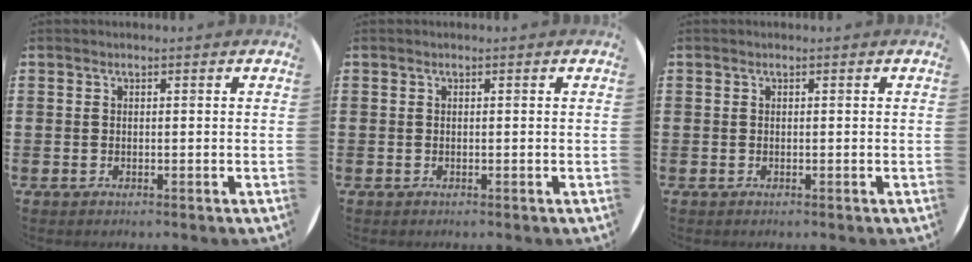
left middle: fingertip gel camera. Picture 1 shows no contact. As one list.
[{"total": 0.0}, {"total": 0.0}]